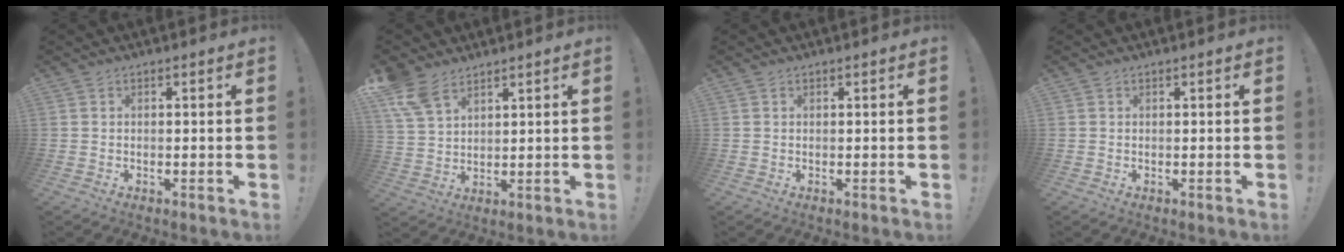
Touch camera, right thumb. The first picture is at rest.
{"total": 8.9, "force": [6.3, 4.8, 4.2], "torque": [-0.089, -0.023, 0.128]}
{"total": 0.0}
{"total": 0.0}